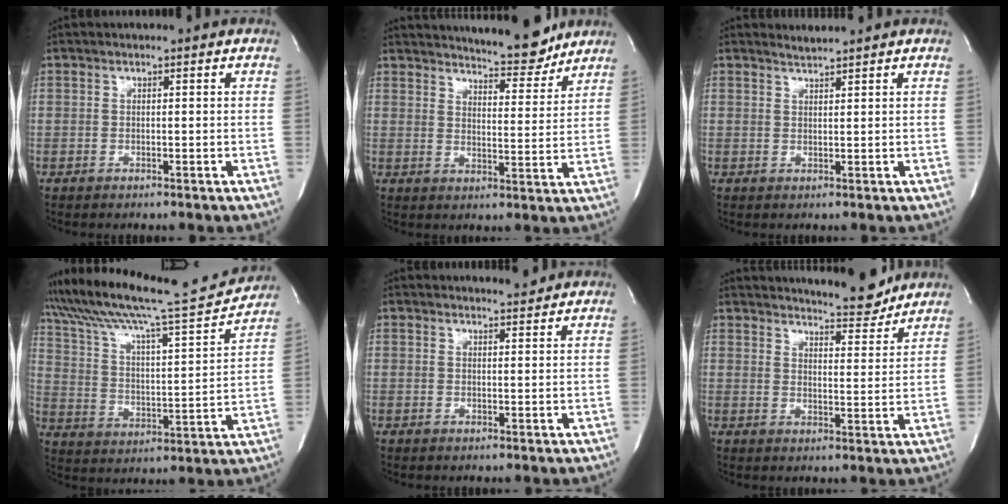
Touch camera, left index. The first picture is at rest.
{"total": 10.3, "force": [9.6, 1.3, 3.4], "torque": [-0.049, -0.020, 0.129]}
{"total": 1.2, "force": [1.1, -0.4, -0.1], "torque": [0.001, -0.005, 0.024]}
{"total": 18.9, "force": [17.5, -0.4, 7.1], "torque": [-0.133, -0.034, 0.274]}
{"total": 1.3, "force": [1.3, 0.0, 0.0], "torque": [-0.006, -0.010, 0.020]}
{"total": 7.4, "force": [7.1, 0.7, 1.8], "torque": [-0.031, -0.021, 0.095]}